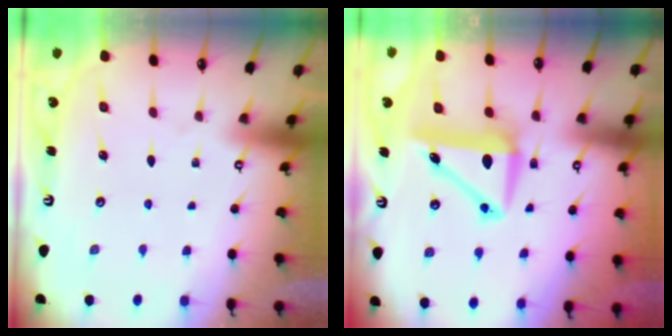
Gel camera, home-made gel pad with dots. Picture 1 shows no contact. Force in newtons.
{"total": 9.0, "press": 8.8, "slide": 2.0}